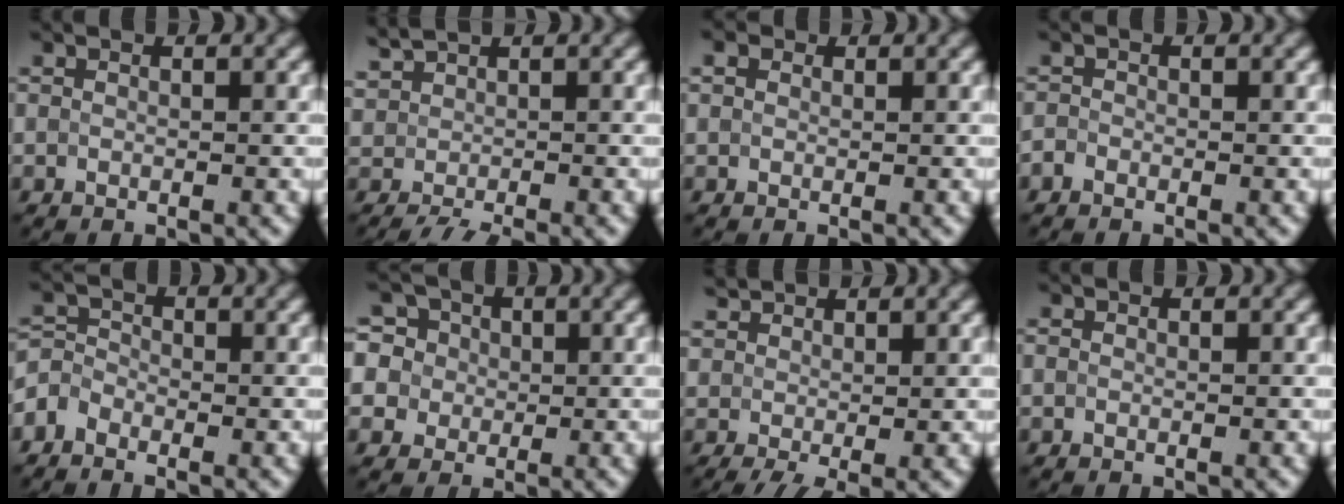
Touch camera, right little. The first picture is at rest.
{"total": 1.9, "force": [-0.6, 1.2, 1.4], "torque": [-0.037, -0.001, -0.012]}
{"total": 1.0, "force": [0.4, 0.8, 0.5], "torque": [-0.010, 0.003, 0.001]}
{"total": 0.8, "force": [-0.7, 0.1, 0.2], "torque": [-0.010, 0.001, -0.014]}
{"total": 2.4, "force": [-1.8, 1.3, 0.8], "torque": [-0.022, 0.007, -0.040]}
{"total": 9.6, "force": [3.8, 7.7, 4.3], "torque": [-0.098, 0.047, 0.037]}
{"total": 3.4, "force": [0.4, 2.3, 2.5], "torque": [-0.060, 0.000, 0.008]}
{"total": 0.0}